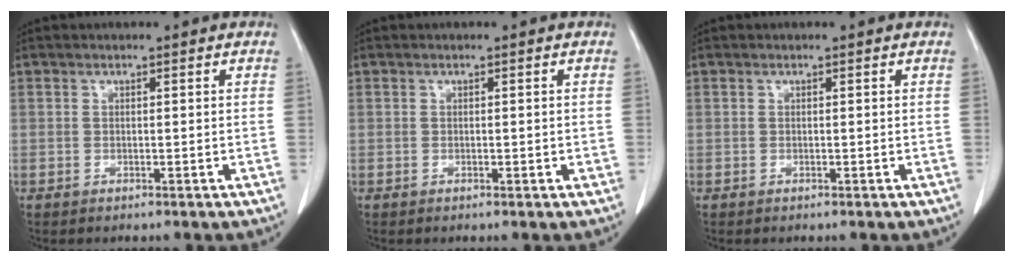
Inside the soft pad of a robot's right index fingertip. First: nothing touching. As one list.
[{"total": 1.1, "force": [-0.2, 0.4, 1.0], "torque": [-0.016, -0.001, -0.001]}, {"total": 0.0}]